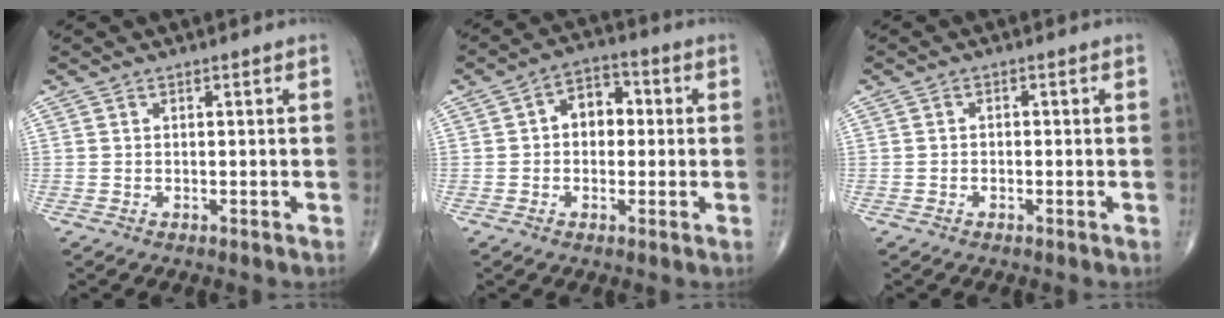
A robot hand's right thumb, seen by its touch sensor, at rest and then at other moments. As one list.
[{"total": 7.0, "force": [0.6, 5.0, 4.9], "torque": [-0.049, 0.021, 0.001]}, {"total": 0.7, "force": [-0.3, 0.6, 0.4], "torque": [-0.003, 0.003, -0.008]}]